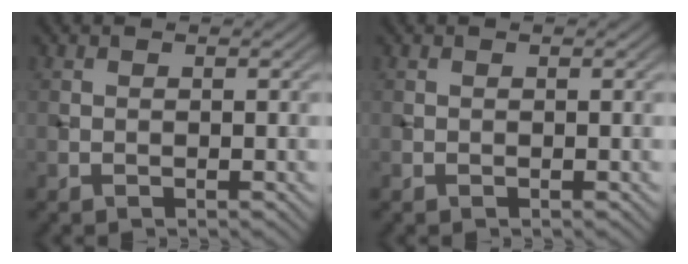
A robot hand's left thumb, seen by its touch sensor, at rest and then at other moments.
{"total": 0.0}